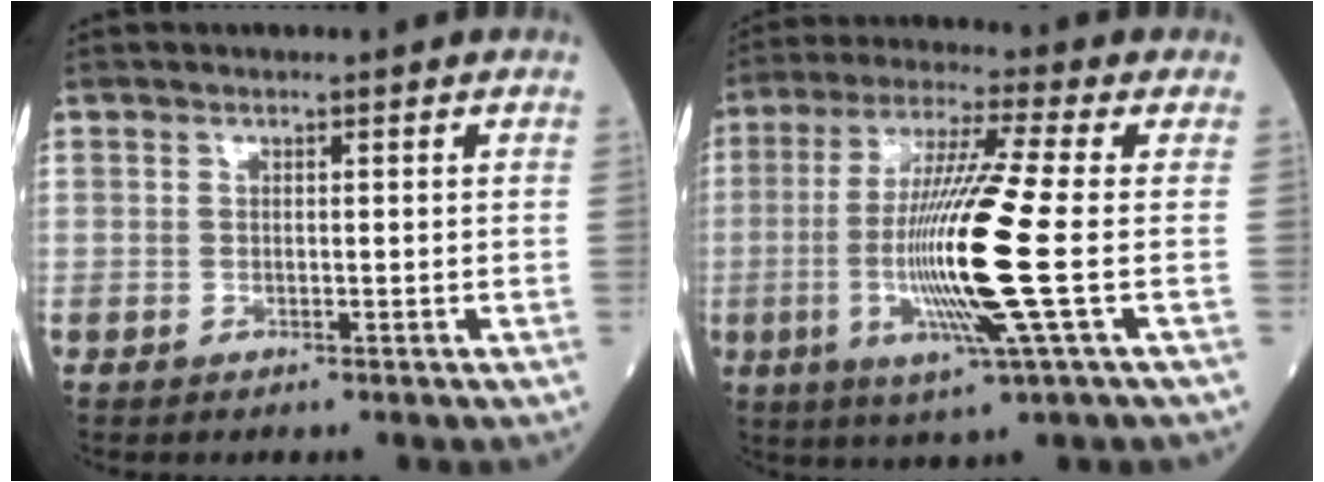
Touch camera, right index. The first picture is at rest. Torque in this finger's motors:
{"motor_torque": [2.14, 0.00, 1.05, 0.21]}